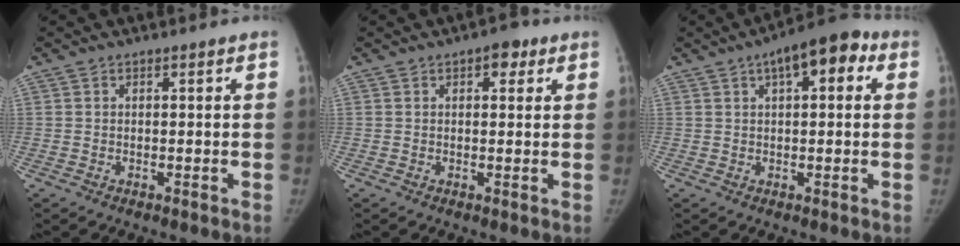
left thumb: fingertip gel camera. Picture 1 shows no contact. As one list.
[{"total": 3.8, "force": [1.8, 2.1, 2.6], "torque": [-0.016, -0.001, 0.018]}, {"total": 10.2, "force": [4.2, 4.5, 8.1], "torque": [-0.092, 0.019, 0.051]}]